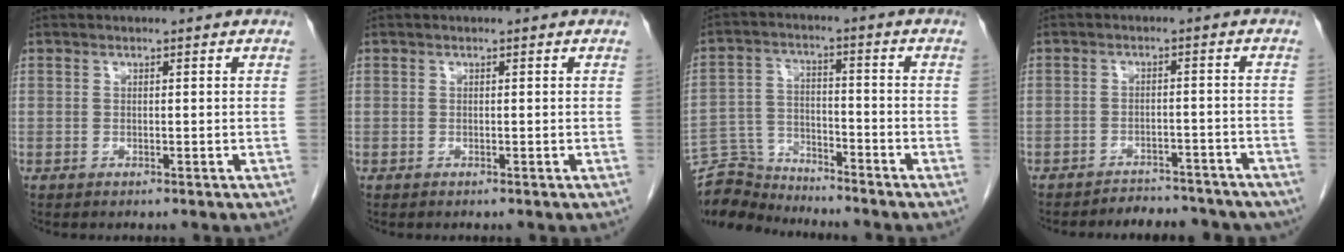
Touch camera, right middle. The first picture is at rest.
{"total": 0.0}
{"total": 8.7, "force": [-8.6, 1.4, -0.1], "torque": [-0.002, 0.006, -0.162]}
{"total": 9.6, "force": [-8.9, 3.2, 2.1], "torque": [-0.021, 0.006, -0.099]}